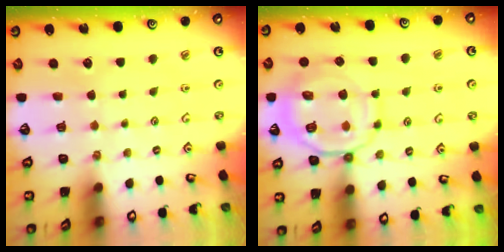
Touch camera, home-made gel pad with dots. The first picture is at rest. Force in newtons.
{"total": 12.0, "press": 11.9, "slide": 1.2}